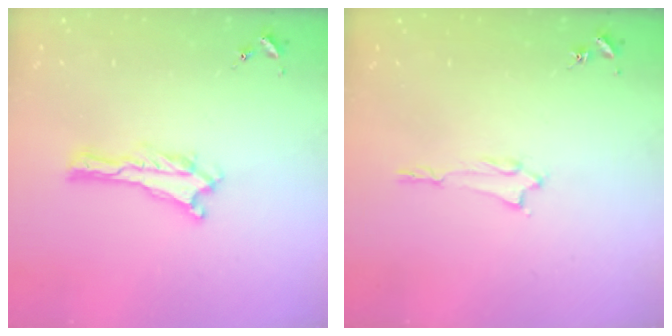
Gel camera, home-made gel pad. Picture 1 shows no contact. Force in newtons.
{"total": 1.2, "press": 1.2, "slide": 0.1}